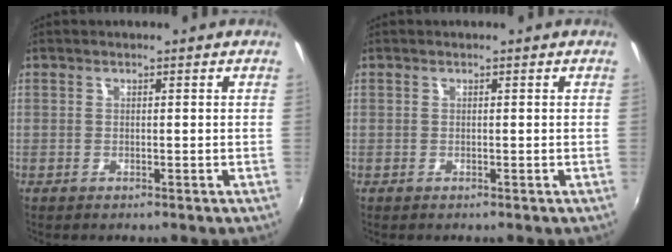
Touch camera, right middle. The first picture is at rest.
{"total": 0.0}